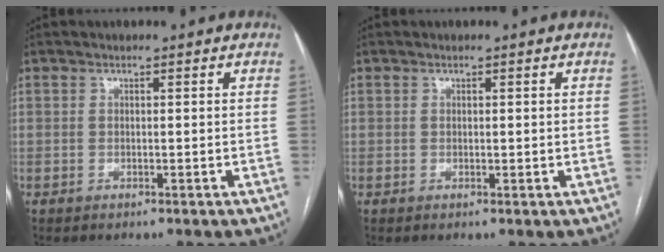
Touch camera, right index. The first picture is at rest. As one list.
[{"total": 0.6, "force": [0.2, 0.3, 0.4], "torque": [-0.007, -0.002, 0.003]}]